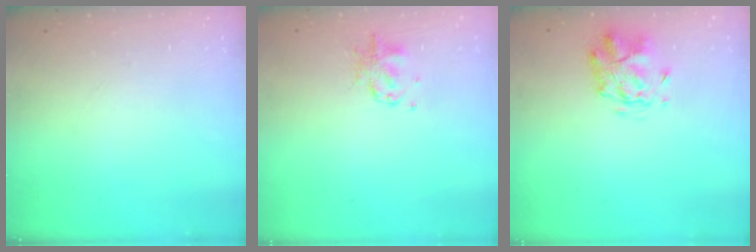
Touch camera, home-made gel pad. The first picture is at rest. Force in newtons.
{"total": 2.9, "press": 2.8, "slide": 0.4}
{"total": 2.9, "press": 2.5, "slide": 1.5}